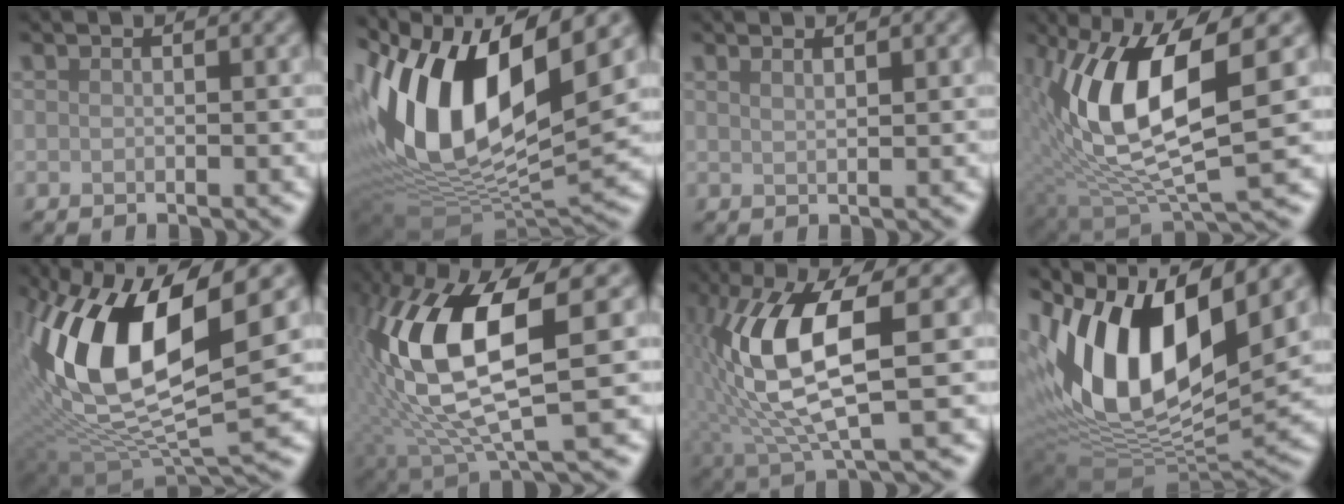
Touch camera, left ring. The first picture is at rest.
{"total": 14.9, "force": [3.6, 7.0, 12.6], "torque": [-0.249, 0.008, 0.054]}
{"total": 1.2, "force": [0.9, 0.3, 0.6], "torque": [-0.006, 0.002, 0.009]}
{"total": 11.1, "force": [1.7, 3.9, 10.2], "torque": [-0.207, -0.002, 0.031]}
{"total": 14.0, "force": [2.9, 6.0, 12.3], "torque": [-0.246, 0.001, 0.049]}
{"total": 12.3, "force": [1.7, 4.1, 11.5], "torque": [-0.246, -0.005, 0.036]}
{"total": 9.8, "force": [1.0, 3.1, 9.3], "torque": [-0.194, -0.002, 0.022]}
{"total": 14.3, "force": [4.3, 7.2, 11.5], "torque": [-0.217, 0.004, 0.072]}